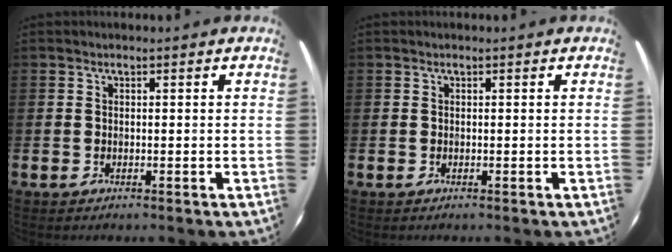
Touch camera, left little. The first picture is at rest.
{"total": 0.0}